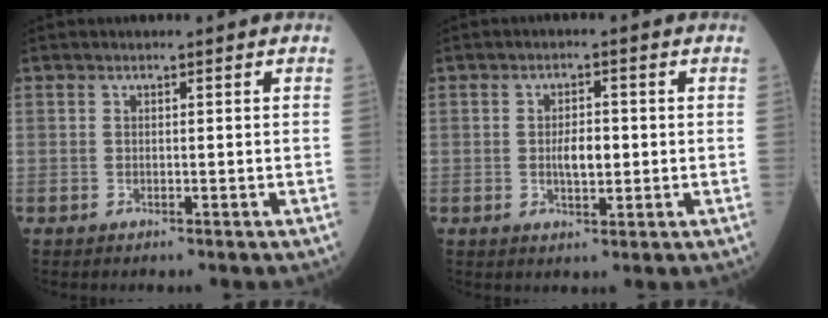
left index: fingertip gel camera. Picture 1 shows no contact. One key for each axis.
{"total": 3.6, "fx": -0.3, "fy": 1.7, "fz": 3.2, "tx": -0.058, "ty": -0.003, "tz": -0.001}